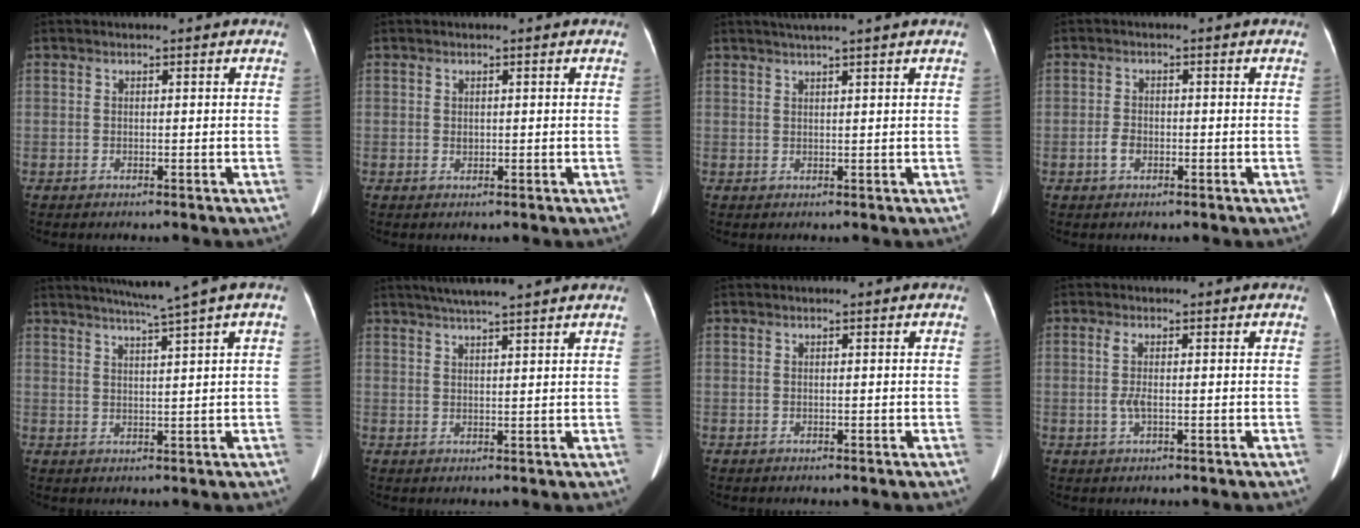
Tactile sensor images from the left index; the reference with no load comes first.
{"total": 0.6, "force": [0.1, 0.5, 0.3], "torque": [-0.006, 0.000, 0.006]}
{"total": 4.0, "force": [3.2, -0.9, 2.2], "torque": [-0.030, 0.020, 0.050]}
{"total": 2.1, "force": [-1.1, 1.2, 1.3], "torque": [-0.031, -0.001, -0.020]}
{"total": 6.1, "force": [4.3, -1.5, 4.1], "torque": [-0.064, 0.009, 0.067]}
{"total": 8.3, "force": [7.0, -0.4, 4.5], "torque": [-0.069, 0.026, 0.094]}
{"total": 0.0}
{"total": 2.2, "force": [-0.1, 0.5, 2.1], "torque": [-0.050, -0.001, 0.001]}